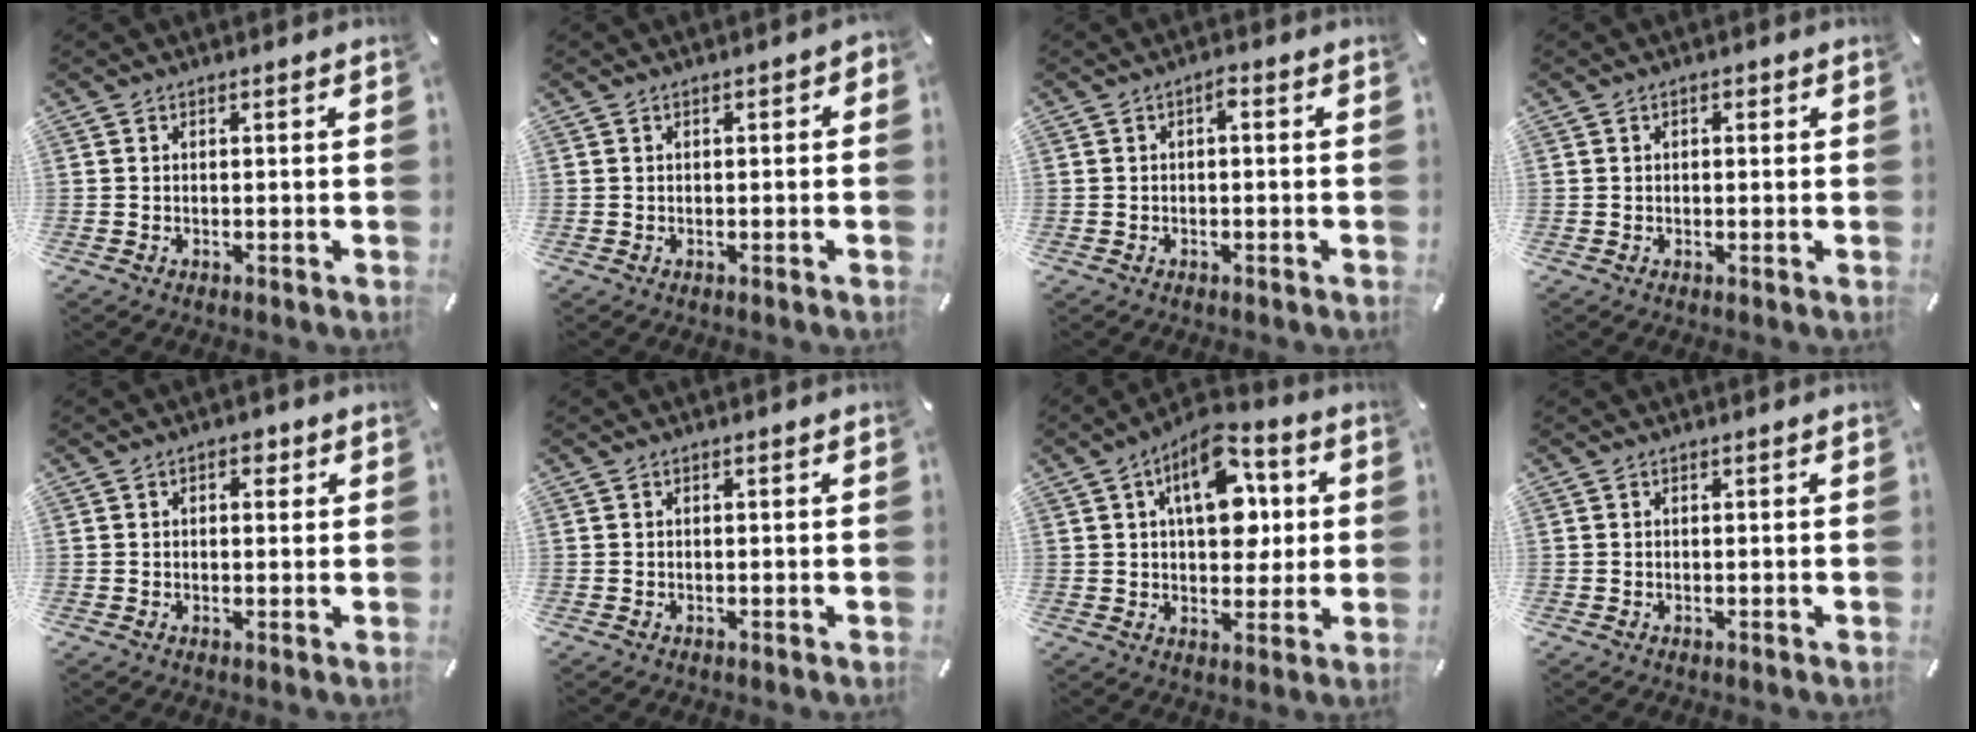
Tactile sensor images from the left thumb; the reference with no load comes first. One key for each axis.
{"total": 1.1, "fx": -0.3, "fy": 0.6, "fz": 0.8, "tx": -0.014, "ty": 0.003, "tz": -0.006}
{"total": 1.7, "fx": -0.3, "fy": 0.6, "fz": 1.6, "tx": -0.033, "ty": 0.008, "tz": -0.010}
{"total": 1.1, "fx": 0.1, "fy": 0.8, "fz": 0.7, "tx": -0.014, "ty": 0.007, "tz": -0.001}
{"total": 2.9, "fx": 0.8, "fy": 1.9, "fz": 2.1, "tx": -0.020, "ty": 0.000, "tz": 0.004}
{"total": 0.0}
{"total": 14.6, "fx": 4.3, "fy": 8.8, "fz": 10.8, "tx": -0.145, "ty": -0.007, "tz": 0.073}
{"total": 0.0}